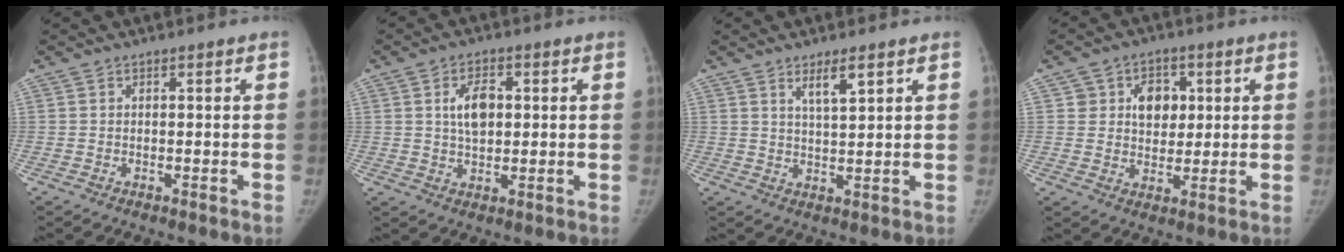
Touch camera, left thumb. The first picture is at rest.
{"total": 6.2, "force": [1.2, 3.8, 4.8], "torque": [-0.067, -0.002, 0.019]}
{"total": 4.3, "force": [2.7, 0.9, 3.3], "torque": [-0.054, -0.022, 0.050]}
{"total": 7.5, "force": [2.0, 6.0, 3.9], "torque": [-0.018, -0.003, 0.031]}